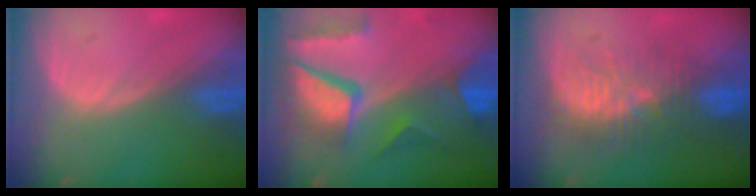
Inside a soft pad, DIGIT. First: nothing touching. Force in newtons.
{"total": 11.0, "press": 9.0, "slide": 6.3}
{"total": 9.3, "press": 8.6, "slide": 3.6}